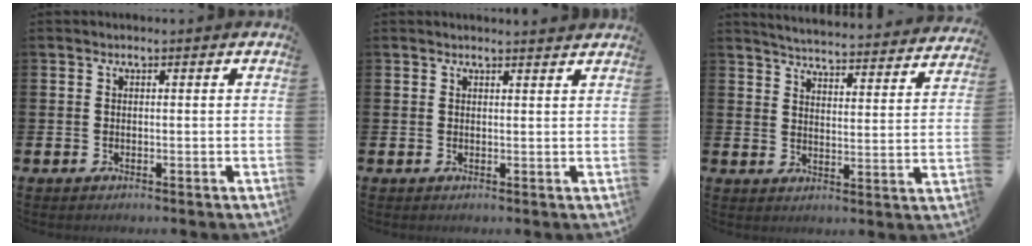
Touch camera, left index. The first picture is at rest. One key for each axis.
{"total": 1.3, "fx": 1.3, "fy": 0.0, "fz": 0.1, "tx": 0.007, "ty": -0.007, "tz": 0.022}
{"total": 4.9, "fx": 4.9, "fy": 0.1, "fz": 0.6, "tx": -0.028, "ty": -0.046, "tz": 0.081}